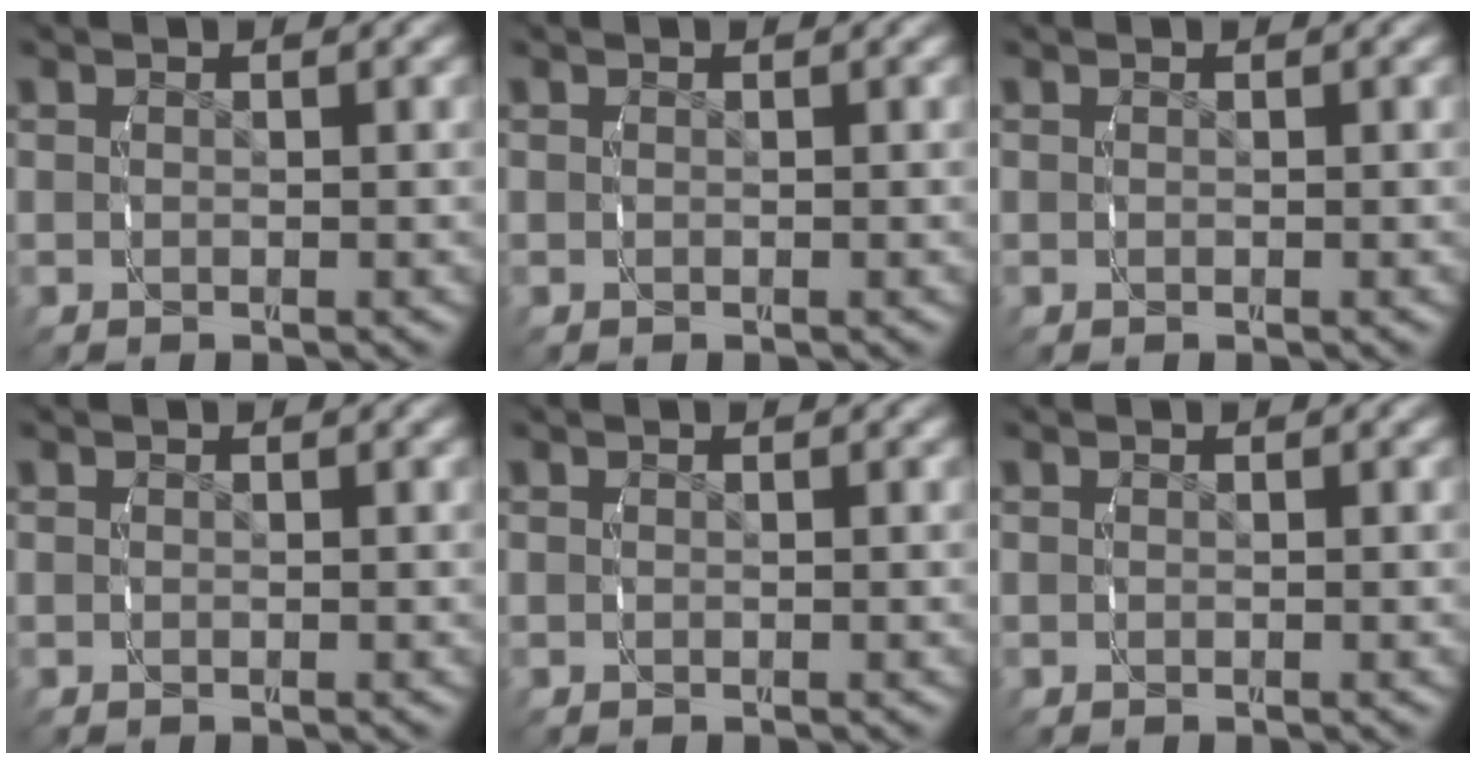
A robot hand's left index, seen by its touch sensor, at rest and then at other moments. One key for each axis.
{"total": 0.0}
{"total": 0.0}
{"total": 0.0}
{"total": 0.0}
{"total": 0.0}